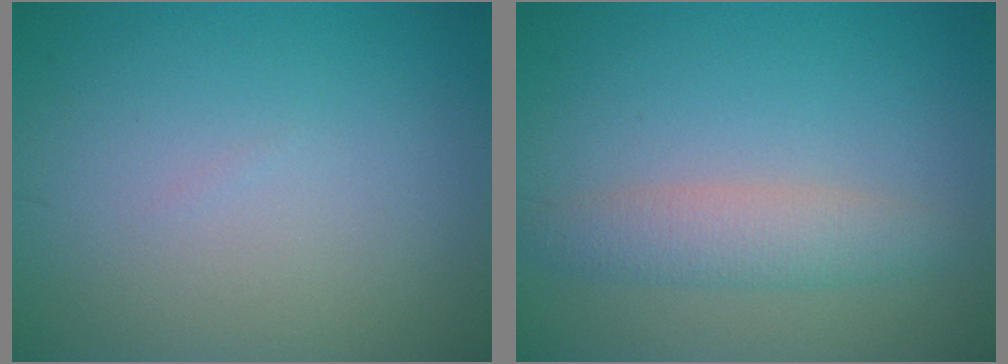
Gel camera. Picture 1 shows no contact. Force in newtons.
{"total": 3.0, "press": 3.0, "slide": 0.0}